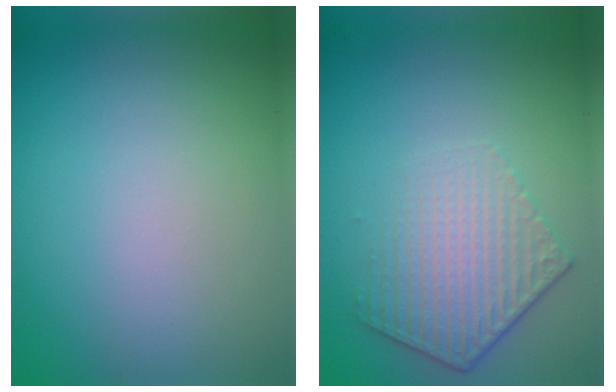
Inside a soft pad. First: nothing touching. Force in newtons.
{"total": 4.3, "press": 3.2, "slide": 2.9}